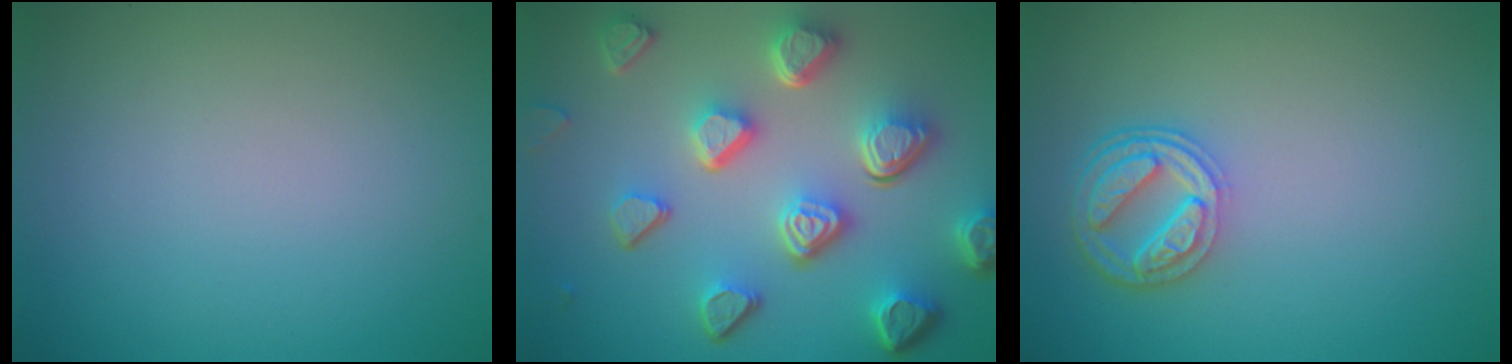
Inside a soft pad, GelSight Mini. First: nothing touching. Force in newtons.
{"total": 7.6, "press": 5.6, "slide": 5.2}
{"total": 4.3, "press": 3.4, "slide": 2.6}